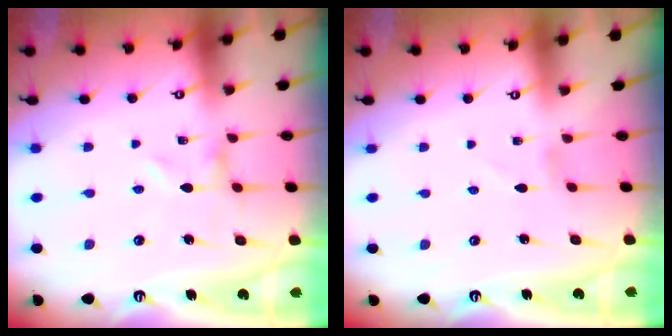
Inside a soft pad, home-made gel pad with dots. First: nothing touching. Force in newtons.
{"total": 1.1, "press": 1.1, "slide": 0.1}